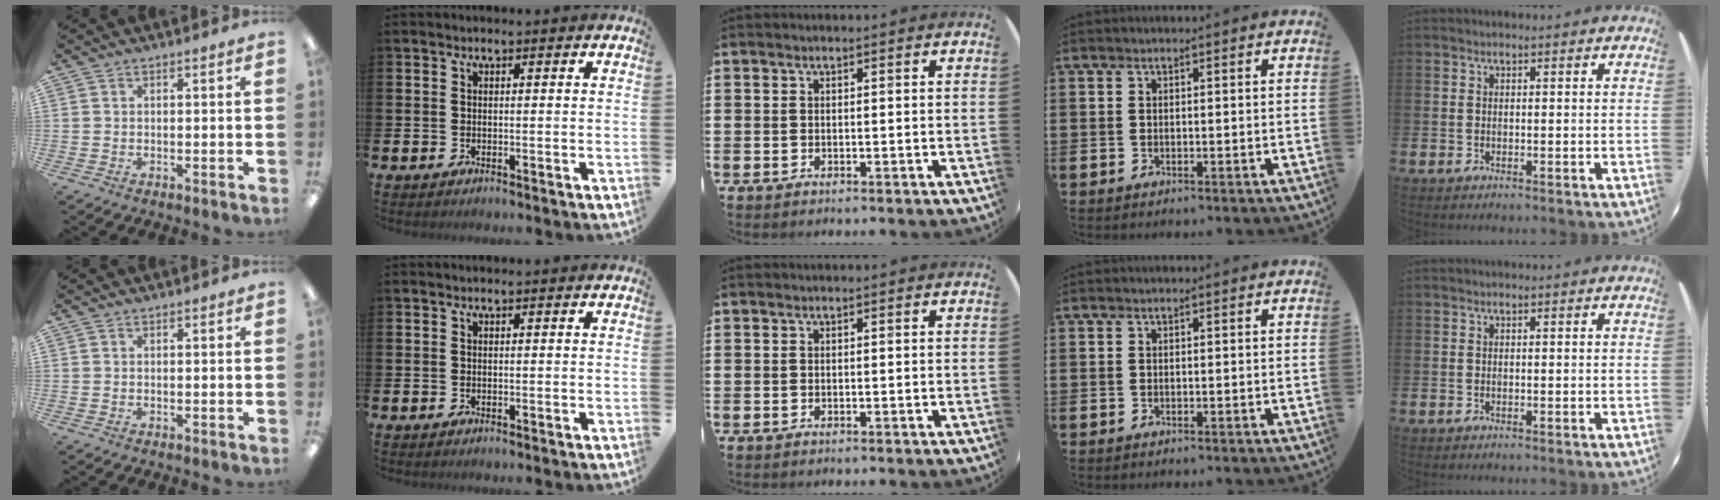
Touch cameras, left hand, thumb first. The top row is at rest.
{}